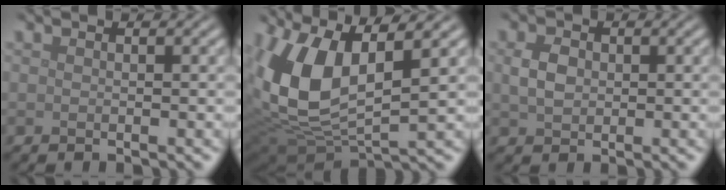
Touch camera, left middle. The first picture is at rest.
{"total": 10.7, "force": [2.5, 5.1, 9.1], "torque": [-0.206, -0.004, 0.047]}
{"total": 2.3, "force": [0.3, 1.8, 1.5], "torque": [-0.033, 0.002, 0.004]}